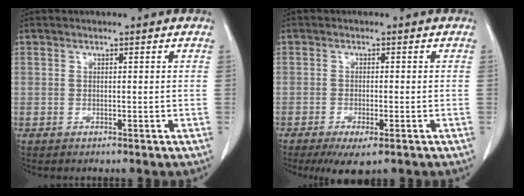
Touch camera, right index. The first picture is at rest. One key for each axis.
{"total": 4.8, "fx": -2.9, "fy": 1.2, "fz": 3.7, "tx": -0.059, "ty": -0.011, "tz": -0.042}